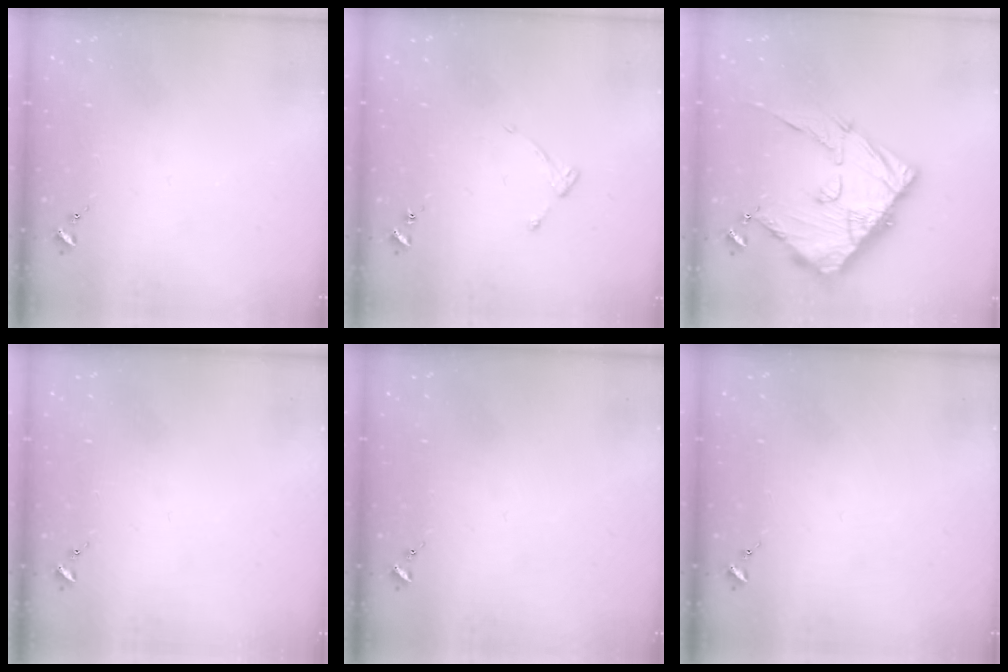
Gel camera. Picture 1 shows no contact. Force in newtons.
{"total": 4.1, "press": 4.1, "slide": 0.5}
{"total": 18.0, "press": 17.9, "slide": 1.6}
{"total": 0.0}
{"total": 0.0}
{"total": 0.0}